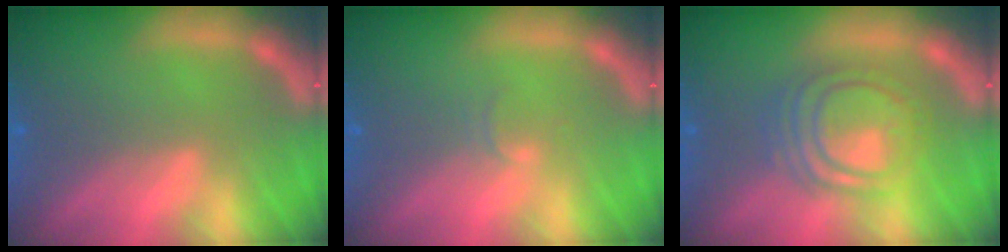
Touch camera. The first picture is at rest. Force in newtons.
{"total": 1.0}
{"total": 7.6}